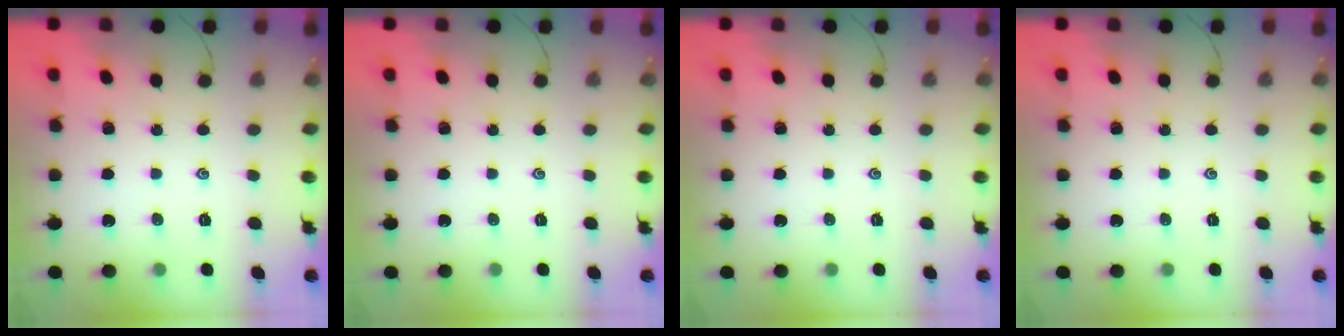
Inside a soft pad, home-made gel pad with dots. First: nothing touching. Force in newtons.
{"total": 0.0}
{"total": 0.0}
{"total": 0.0}